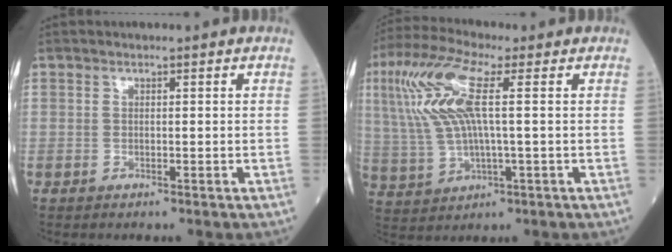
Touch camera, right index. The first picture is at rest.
{"total": 12.1, "force": [3.1, 2.6, 11.4], "torque": [-0.270, 0.025, 0.061]}